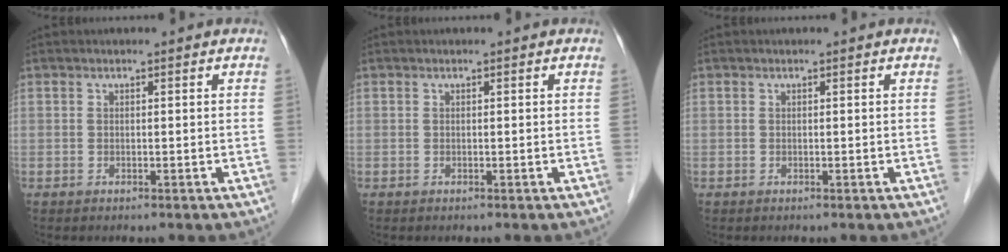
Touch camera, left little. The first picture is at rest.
{"total": 0.0}
{"total": 0.0}